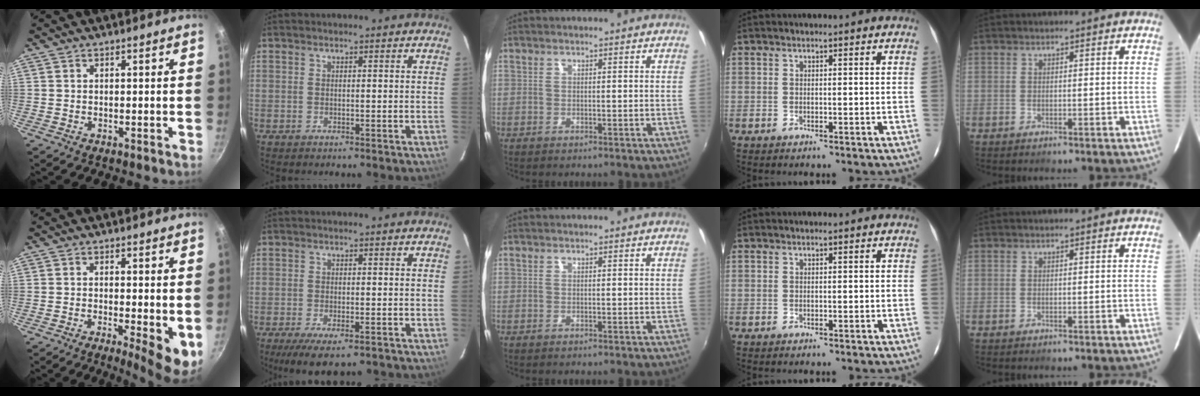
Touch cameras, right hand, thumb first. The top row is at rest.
{"thumb": {"total": 6.6, "force": [-1.1, 1.5, 6.3], "torque": [-0.085, -0.013, -0.012]}, "index": {"total": 8.7, "force": [-6.3, 2.6, 5.4], "torque": [-0.116, -0.032, -0.100]}}